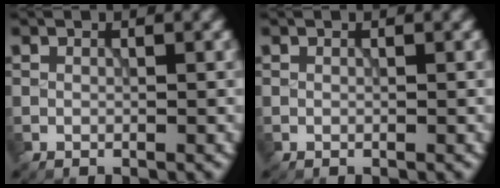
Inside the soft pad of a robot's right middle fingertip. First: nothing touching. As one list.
[{"total": 0.0}]